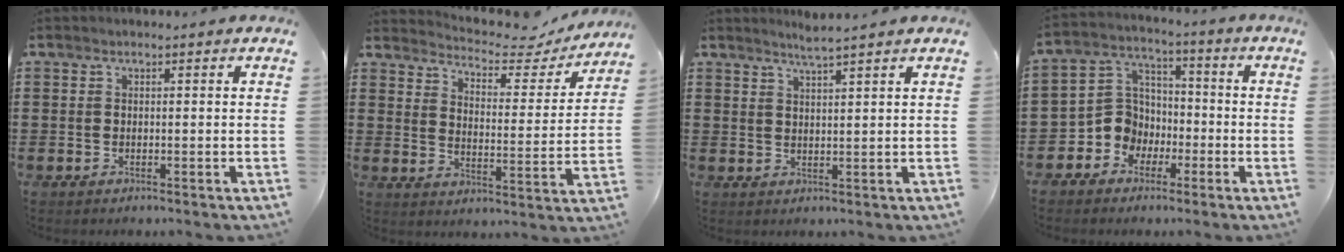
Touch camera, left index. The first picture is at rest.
{"total": 4.5, "force": [4.2, 1.1, 1.0], "torque": [-0.037, -0.032, 0.065]}
{"total": 2.8, "force": [2.5, -0.5, 1.1], "torque": [-0.026, -0.004, 0.047]}
{"total": 7.7, "force": [-2.9, 6.9, 2.0], "torque": [-0.088, 0.007, -0.062]}